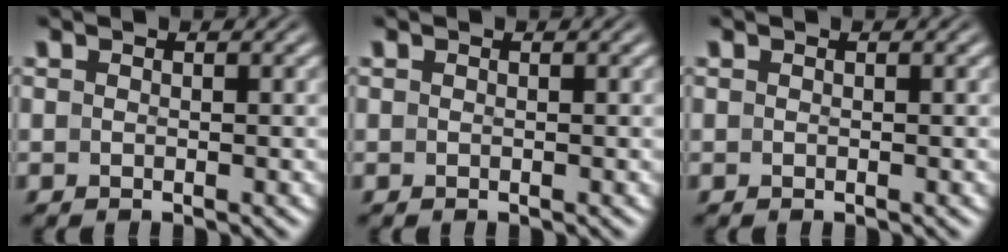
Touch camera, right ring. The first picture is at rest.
{"total": 0.0}
{"total": 0.0}